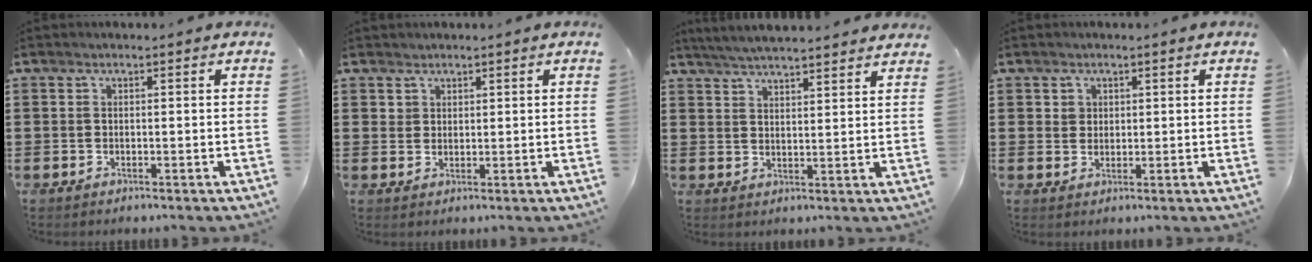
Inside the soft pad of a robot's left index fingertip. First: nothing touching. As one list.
[{"total": 2.0, "force": [1.5, 1.2, -0.1], "torque": [-0.004, 0.003, 0.031]}, {"total": 4.5, "force": [4.4, -0.3, 1.0], "torque": [-0.032, -0.015, 0.078]}, {"total": 1.9, "force": [1.1, 1.6, 0.2], "torque": [-0.001, 0.002, 0.019]}]